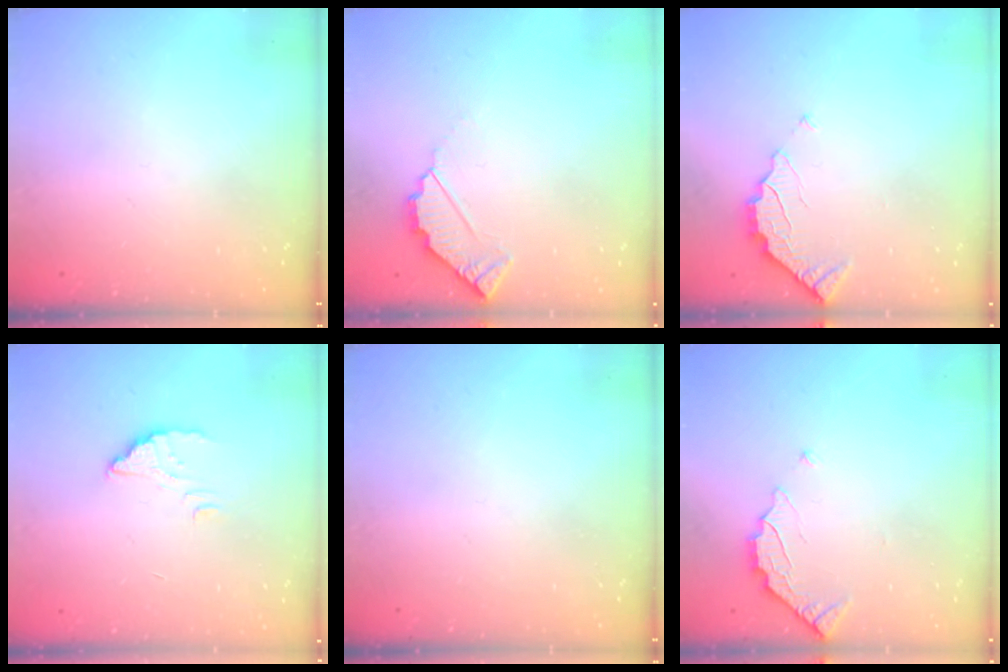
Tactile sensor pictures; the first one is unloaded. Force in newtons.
{"total": 3.7, "press": 3.7, "slide": 0.3}
{"total": 2.3, "press": 2.3, "slide": 0.2}
{"total": 2.7, "press": 2.7, "slide": 0.1}
{"total": 0.0}
{"total": 3.0, "press": 3.0, "slide": 0.3}